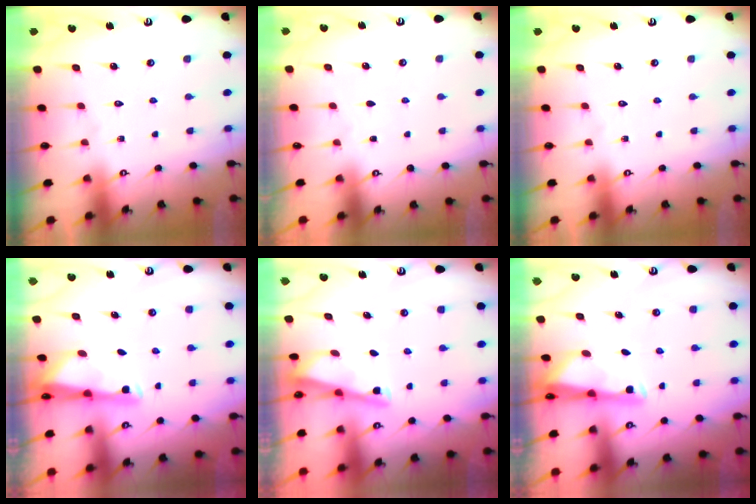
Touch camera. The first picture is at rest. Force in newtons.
{"total": 0.9, "press": 0.9, "slide": 0.1}
{"total": 0.0}
{"total": 2.7, "press": 2.7, "slide": 0.4}
{"total": 3.2, "press": 3.1, "slide": 0.3}
{"total": 2.7, "press": 2.7, "slide": 0.4}